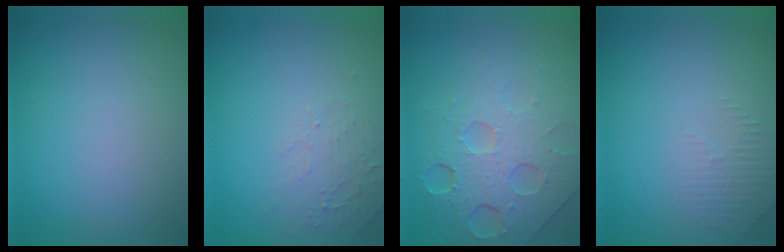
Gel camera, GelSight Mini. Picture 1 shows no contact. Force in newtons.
{"total": 2.0, "press": 1.9, "slide": 0.4}
{"total": 8.3, "press": 5.4, "slide": 6.2}
{"total": 1.5, "press": 1.5, "slide": 0.4}